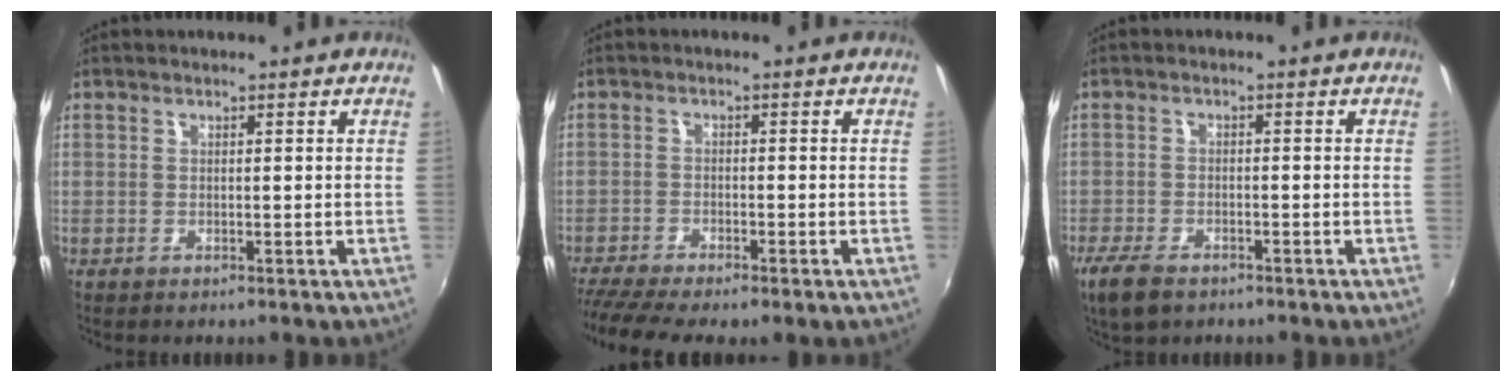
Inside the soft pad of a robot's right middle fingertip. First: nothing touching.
{"total": 8.2, "force": [-6.9, 0.9, 4.4], "torque": [-0.108, -0.033, -0.117]}
{"total": 6.6, "force": [-4.7, 3.1, 3.6], "torque": [-0.098, -0.022, -0.088]}